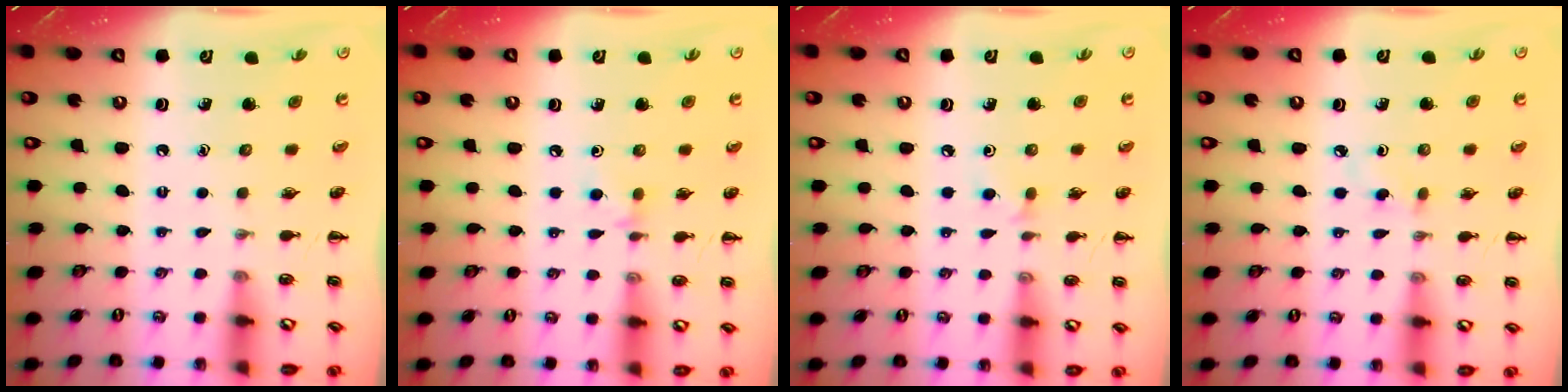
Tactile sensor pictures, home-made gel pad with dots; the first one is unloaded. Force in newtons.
{"total": 3.6, "press": 3.4, "slide": 1.3}
{"total": 4.4, "press": 4.0, "slide": 1.8}
{"total": 3.2, "press": 2.9, "slide": 1.3}